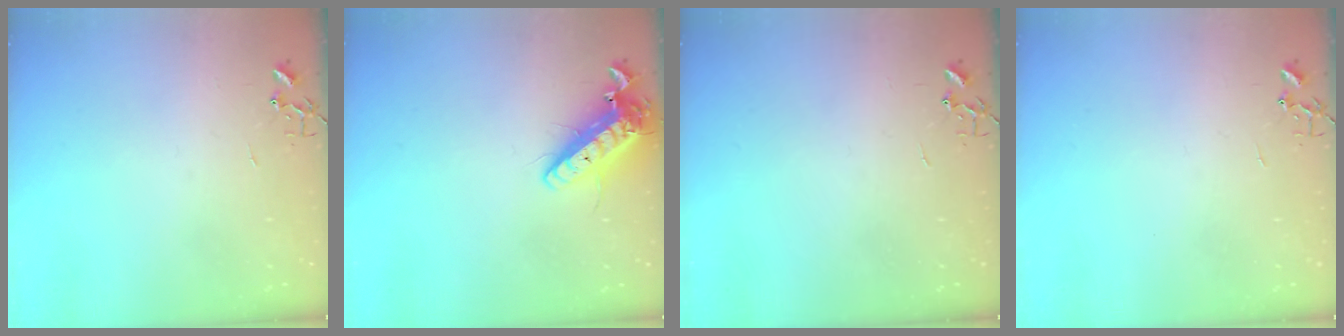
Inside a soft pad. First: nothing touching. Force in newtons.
{"total": 14.8, "press": 14.5, "slide": 2.9}
{"total": 0.0}
{"total": 0.0}